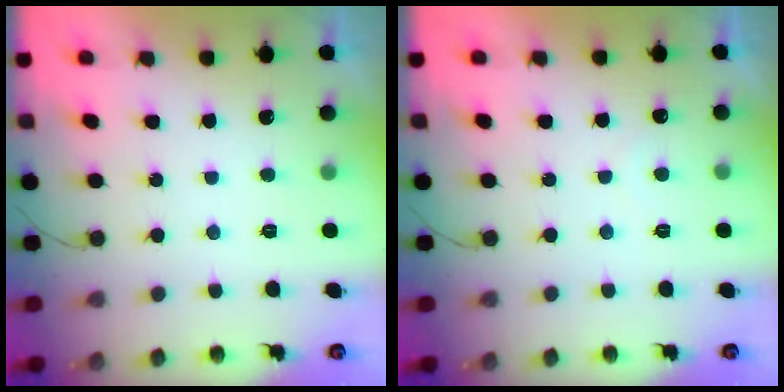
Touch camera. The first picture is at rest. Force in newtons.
{"total": 4.4, "press": 4.4, "slide": 0.2}